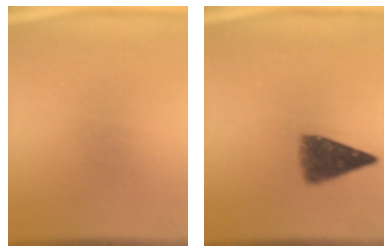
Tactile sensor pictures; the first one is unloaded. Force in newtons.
{"total": 7.0}